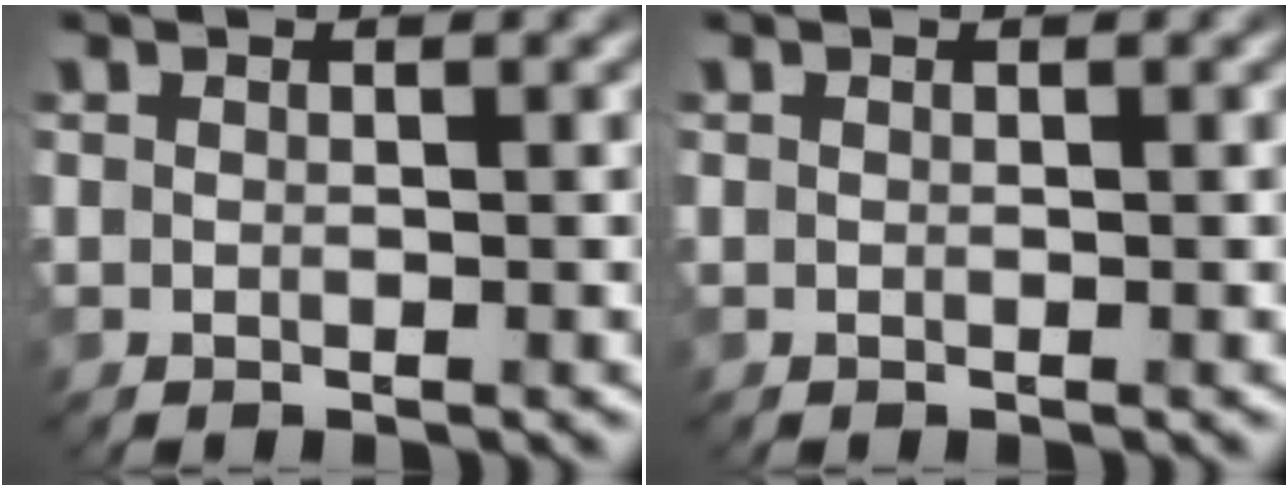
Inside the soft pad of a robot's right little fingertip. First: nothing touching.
{"total": 0.0}